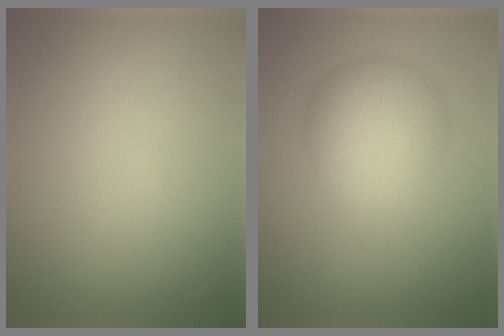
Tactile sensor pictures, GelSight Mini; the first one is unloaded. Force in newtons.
{"total": 5.3, "press": 5.3, "slide": 0.2}